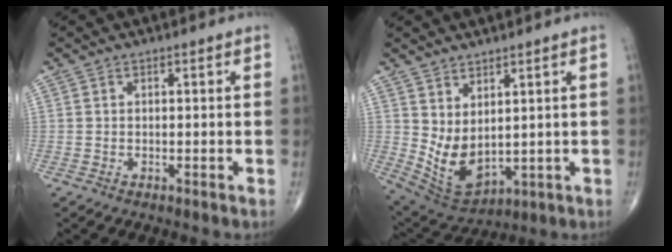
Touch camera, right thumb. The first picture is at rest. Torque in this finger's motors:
{"motor_torque": [-0.43, 0.80, 0.77, 0.28, 0.14]}